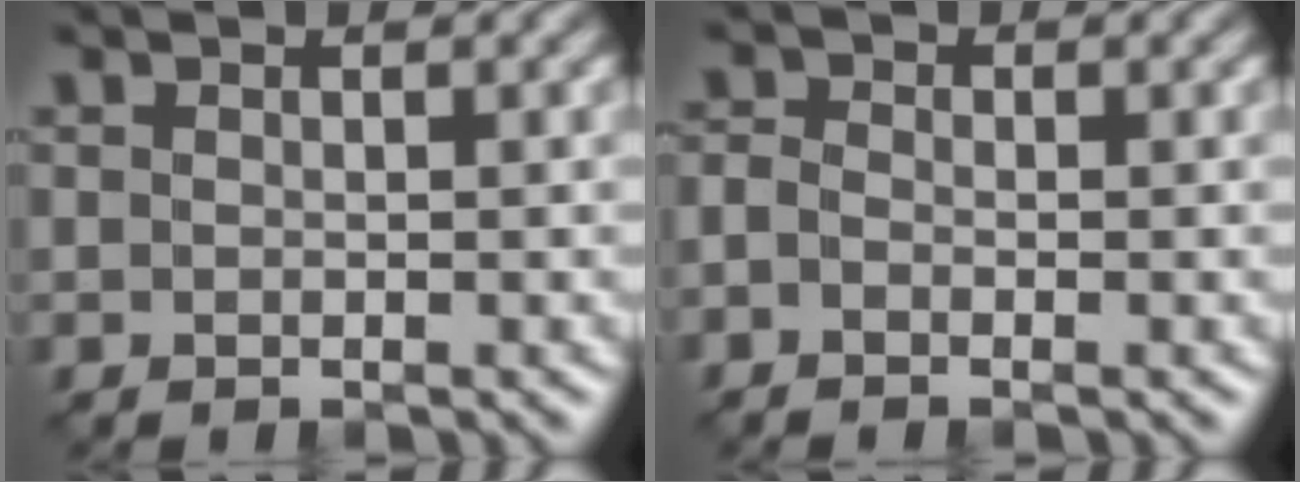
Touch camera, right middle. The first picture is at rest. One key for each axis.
{"total": 1.5, "fx": -0.9, "fy": 0.9, "fz": 0.8, "tx": -0.017, "ty": 0.003, "tz": -0.025}